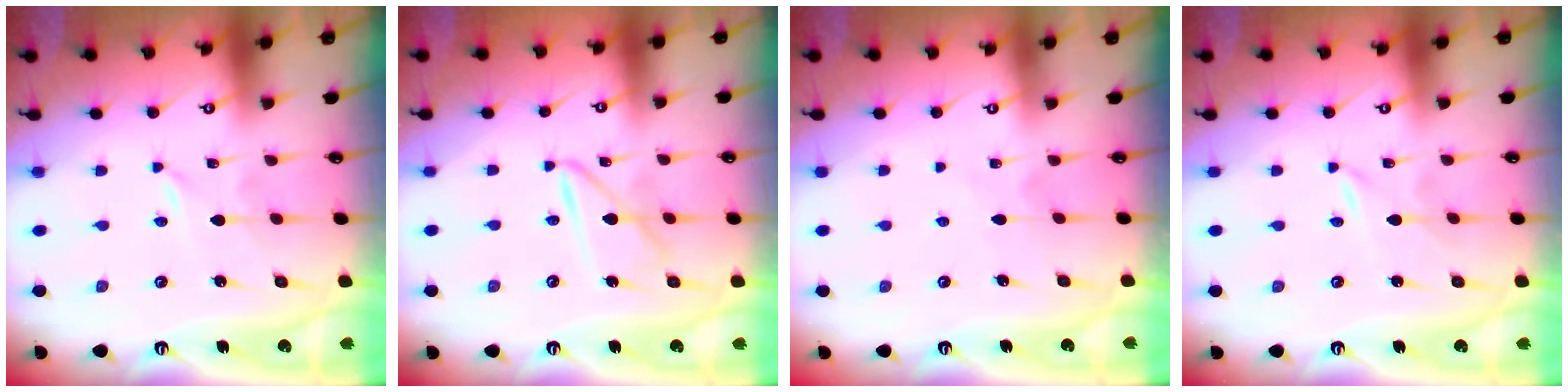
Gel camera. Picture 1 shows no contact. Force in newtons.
{"total": 8.4, "press": 8.4, "slide": 0.7}
{"total": 3.7, "press": 3.7, "slide": 0.5}
{"total": 0.0}